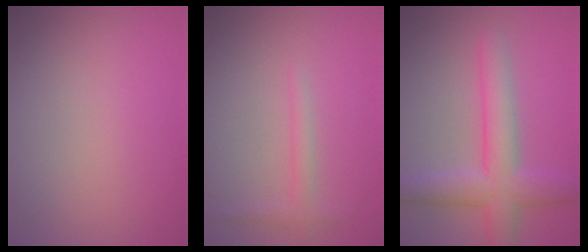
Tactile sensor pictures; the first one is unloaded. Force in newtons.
{"total": 1.5, "press": 1.5, "slide": 0.2}
{"total": 6.1, "press": 6.0, "slide": 0.3}